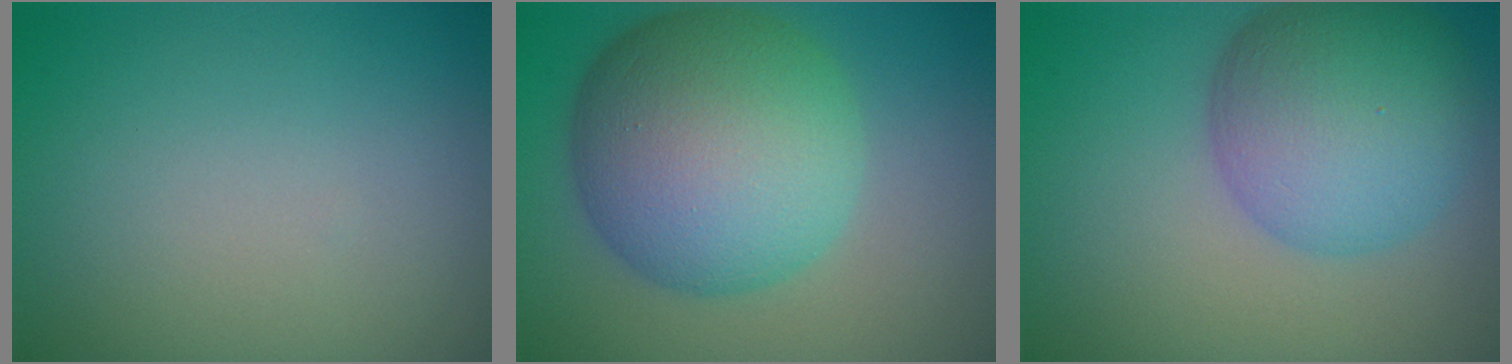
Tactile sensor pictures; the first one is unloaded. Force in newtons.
{"total": 12.1, "press": 12.1, "slide": 0.1}
{"total": 8.3, "press": 8.3, "slide": 0.1}